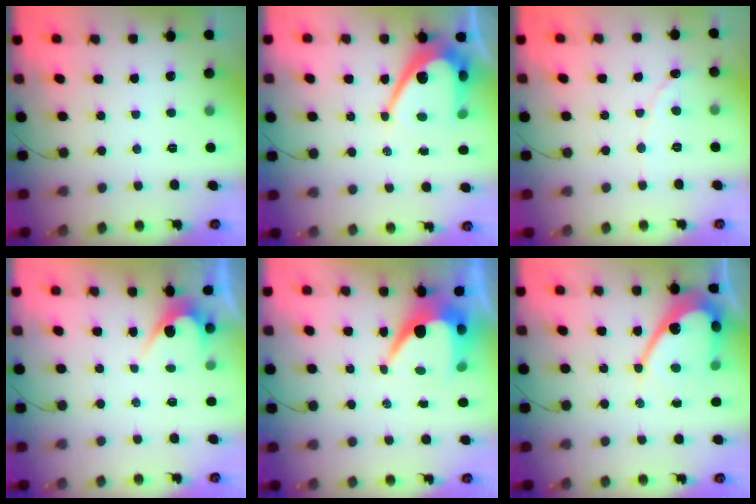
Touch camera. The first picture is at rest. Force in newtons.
{"total": 11.7, "press": 11.7, "slide": 0.9}
{"total": 1.0, "press": 1.0, "slide": 0.1}
{"total": 2.6, "press": 2.6, "slide": 0.1}
{"total": 8.9, "press": 8.9, "slide": 0.8}
{"total": 13.9, "press": 13.8, "slide": 1.2}